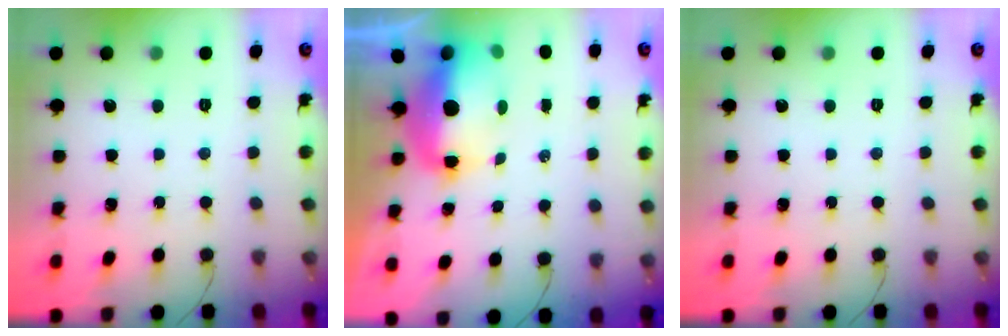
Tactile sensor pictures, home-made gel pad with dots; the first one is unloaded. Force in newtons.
{"total": 10.1, "press": 9.8, "slide": 2.2}
{"total": 0.0}